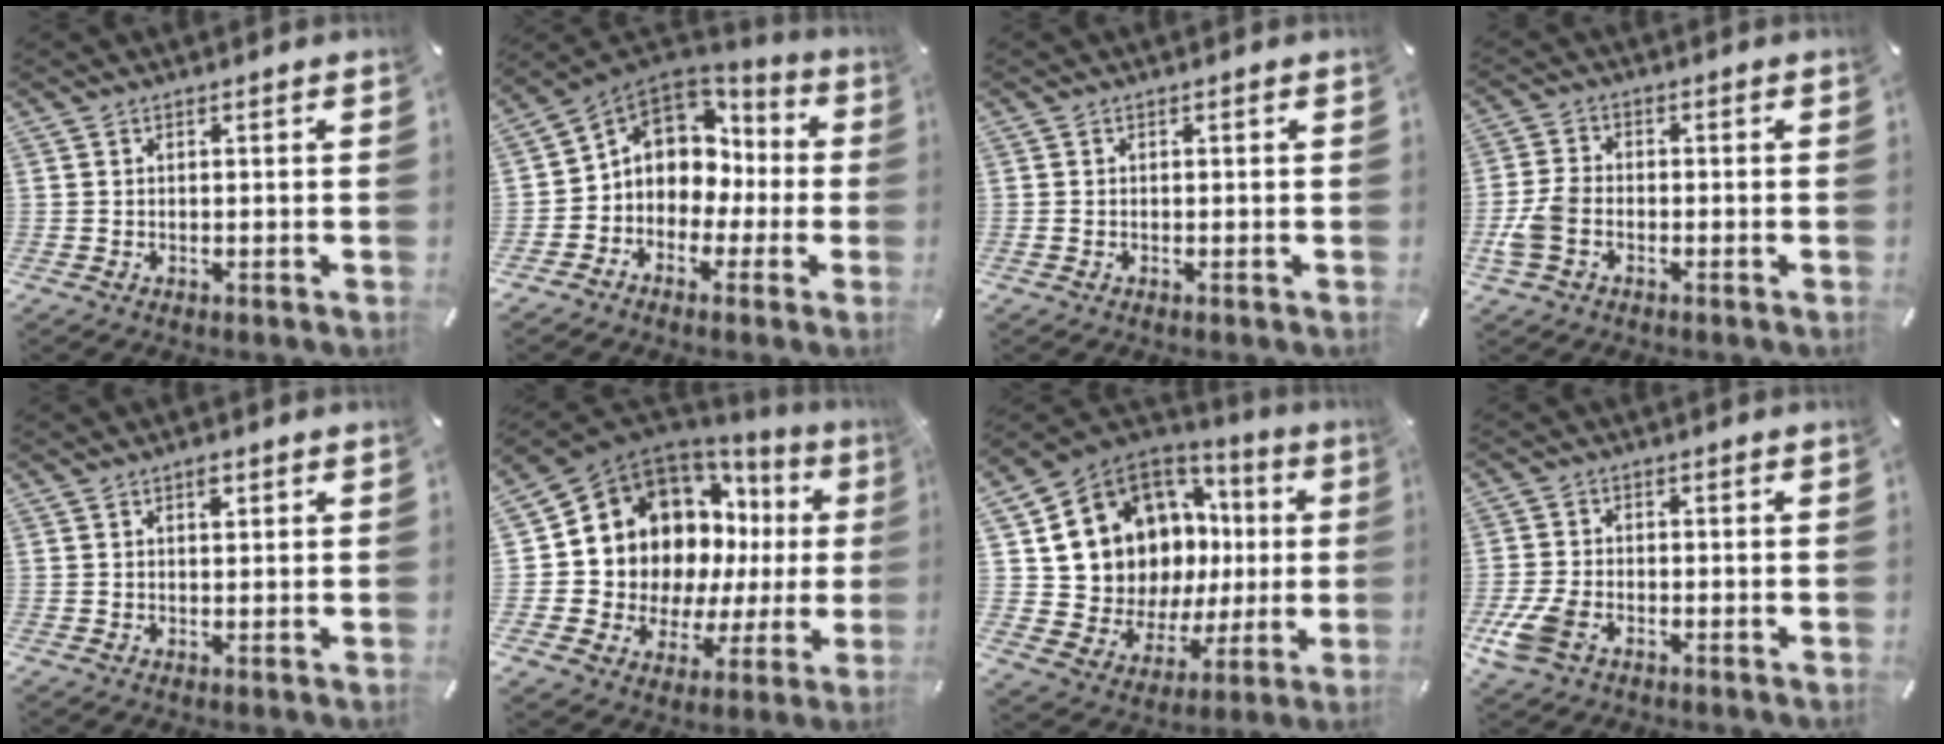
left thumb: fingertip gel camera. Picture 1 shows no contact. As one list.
[{"total": 8.2, "force": [0.9, 7.9, 2.0], "torque": [-0.066, -0.008, 0.026]}, {"total": 0.6, "force": [-0.2, 0.4, 0.4], "torque": [-0.008, 0.001, -0.005]}, {"total": 6.2, "force": [-2.0, 4.1, 4.1], "torque": [-0.099, 0.005, -0.039]}, {"total": 1.7, "force": [0.8, 0.9, 1.2], "torque": [-0.019, -0.002, 0.012]}, {"total": 13.5, "force": [5.4, 11.0, 5.7], "torque": [-0.100, -0.082, 0.117]}, {"total": 13.0, "force": [5.6, 10.5, 5.2], "torque": [-0.105, -0.069, 0.124]}, {"total": 6.6, "force": [-2.9, 4.2, 4.2], "torque": [-0.111, 0.000, -0.056]}]